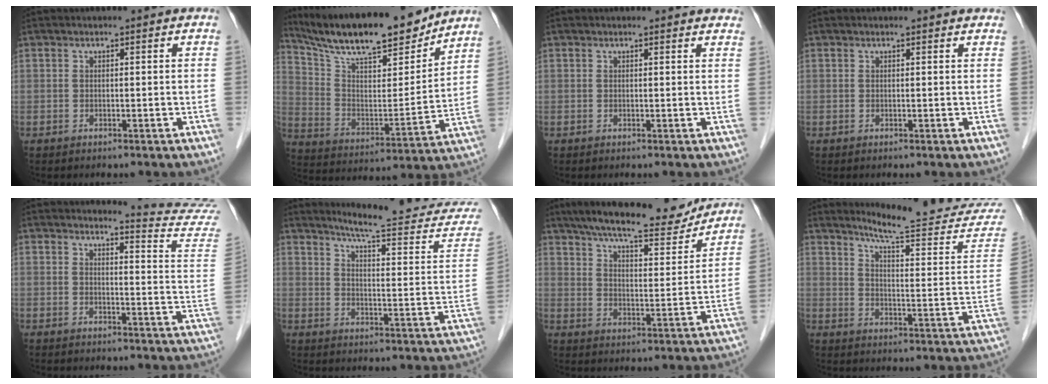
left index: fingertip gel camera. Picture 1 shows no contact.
{"total": 20.3, "force": [17.7, 3.7, 9.4], "torque": [-0.167, -0.004, 0.294]}
{"total": 4.3, "force": [4.2, 0.9, 0.8], "torque": [-0.006, 0.005, 0.030]}
{"total": 2.1, "force": [2.1, 0.3, 0.3], "torque": [-0.014, 0.006, 0.015]}
{"total": 12.2, "force": [12.1, -1.5, -0.1], "torque": [0.001, -0.126, 0.115]}
{"total": 19.2, "force": [18.2, 0.6, 5.9], "torque": [-0.076, -0.097, 0.222]}
{"total": 18.6, "force": [16.3, 3.8, 8.1], "torque": [-0.129, 0.000, 0.232]}
{"total": 21.4, "force": [20.3, 0.3, 6.8], "torque": [-0.094, -0.110, 0.250]}